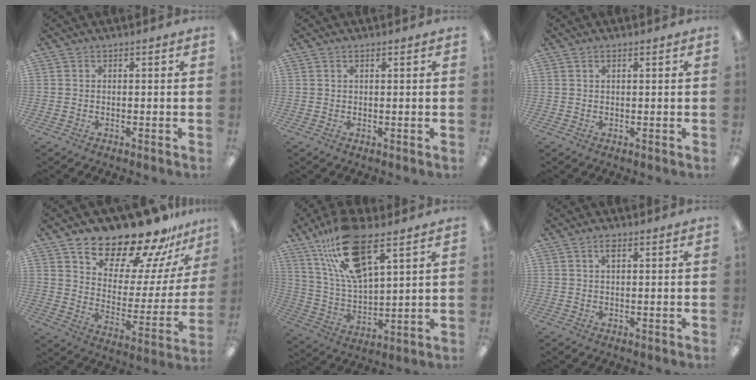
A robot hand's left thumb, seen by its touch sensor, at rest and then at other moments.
{"total": 0.8, "force": [0.4, 0.3, 0.6], "torque": [-0.013, 0.001, 0.008]}
{"total": 1.0, "force": [0.5, 0.4, 0.8], "torque": [-0.008, -0.001, 0.007]}
{"total": 19.7, "force": [17.6, 6.2, 6.3], "torque": [-0.106, -0.146, 0.301]}
{"total": 18.5, "force": [11.9, 6.5, 12.5], "torque": [-0.249, -0.041, 0.205]}
{"total": 2.1, "force": [1.2, 0.8, 1.6], "torque": [-0.027, 0.001, 0.018]}